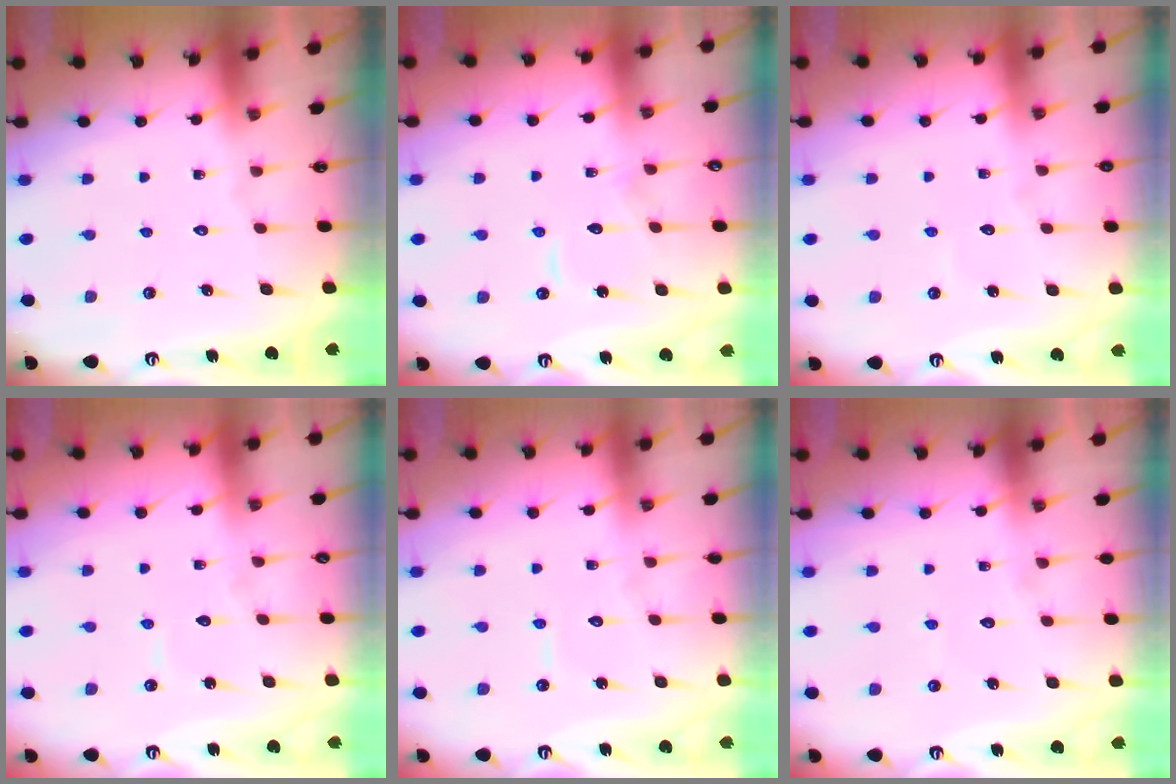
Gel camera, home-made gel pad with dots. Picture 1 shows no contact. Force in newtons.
{"total": 8.2, "press": 8.2, "slide": 0.5}
{"total": 2.8, "press": 2.8, "slide": 0.3}
{"total": 4.2, "press": 4.2, "slide": 0.4}
{"total": 3.9, "press": 3.9, "slide": 0.4}
{"total": 2.3, "press": 2.3, "slide": 0.2}